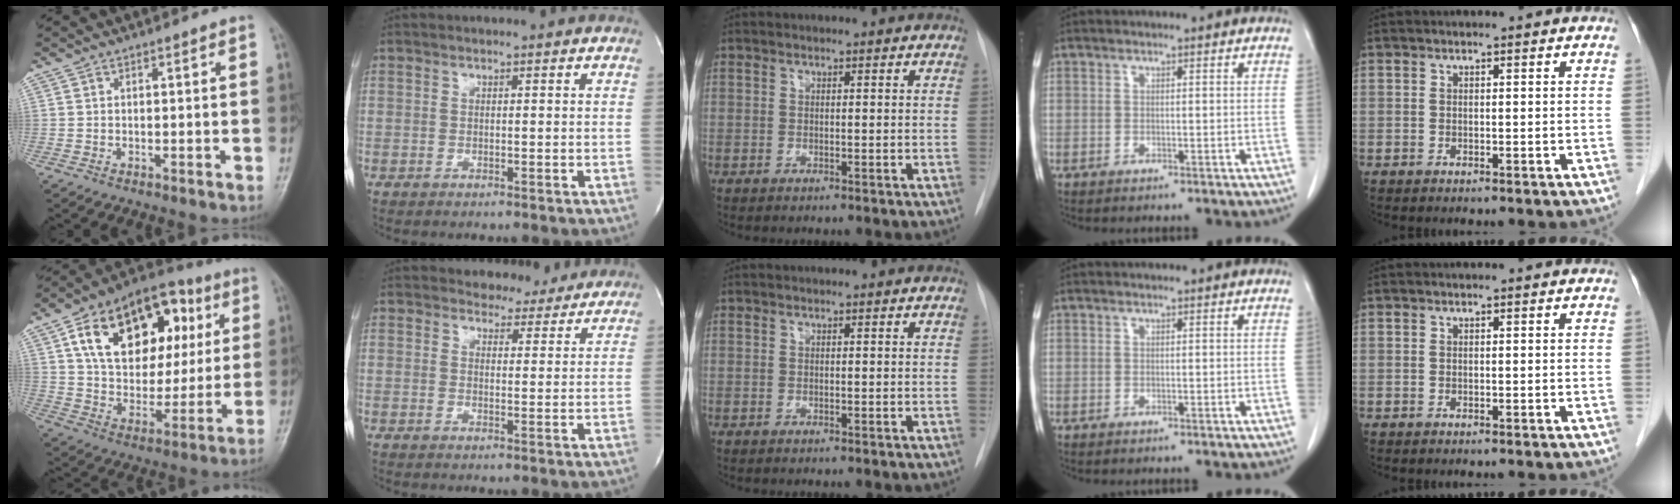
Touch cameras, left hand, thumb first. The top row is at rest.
{"thumb": {"total": 23.8, "force": [8.1, 15.1, 16.5], "torque": [-0.222, 0.004, 0.127]}, "index": {"total": 5.7, "force": [5.3, 2.0, 0.1], "torque": [0.004, -0.003, 0.059]}}